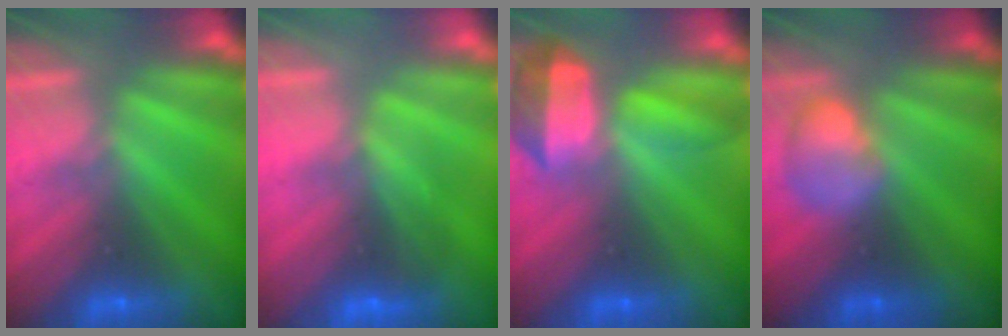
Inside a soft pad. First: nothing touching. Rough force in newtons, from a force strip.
{"total": 2.6}
{"total": 5.5}
{"total": 2.4}